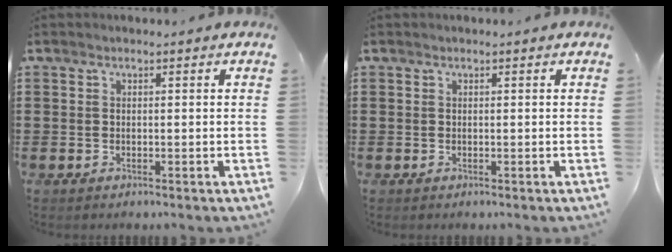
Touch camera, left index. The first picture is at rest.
{"total": 0.0}